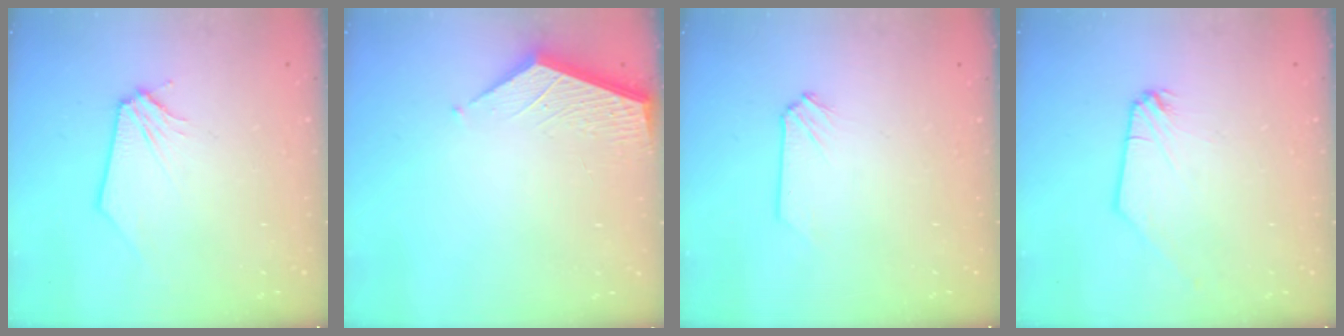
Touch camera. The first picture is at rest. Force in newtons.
{"total": 3.6, "press": 3.6, "slide": 0.2}
{"total": 0.0}
{"total": 0.0}